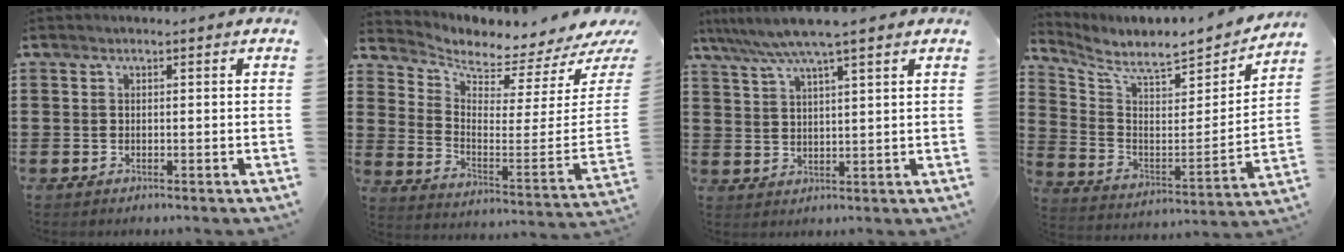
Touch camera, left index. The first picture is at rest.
{"total": 2.6, "force": [2.5, 0.3, 0.6], "torque": [-0.028, -0.053, 0.036]}
{"total": 6.3, "force": [5.1, -0.2, 3.8], "torque": [-0.086, -0.016, 0.088]}
{"total": 6.9, "force": [6.5, 0.8, 2.2], "torque": [-0.072, -0.064, 0.105]}